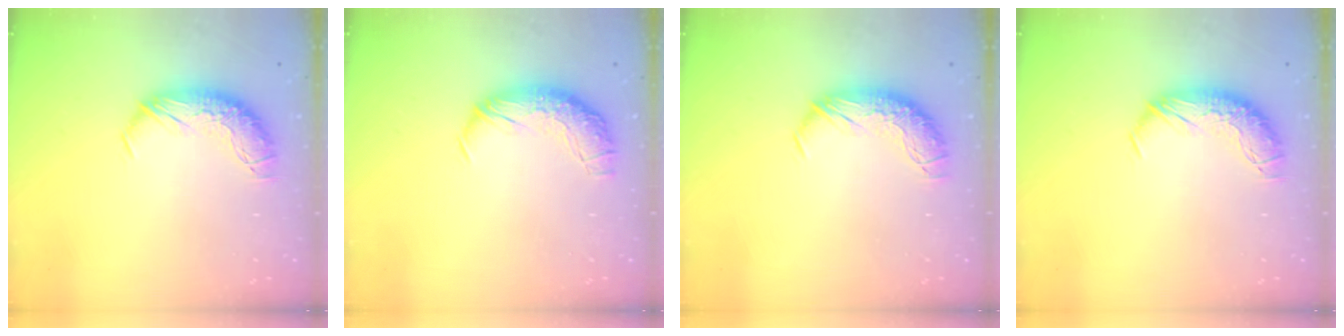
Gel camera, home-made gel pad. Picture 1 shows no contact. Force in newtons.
{"total": 2.5, "press": 1.2, "slide": 2.2}
{"total": 0.0}
{"total": 0.0}